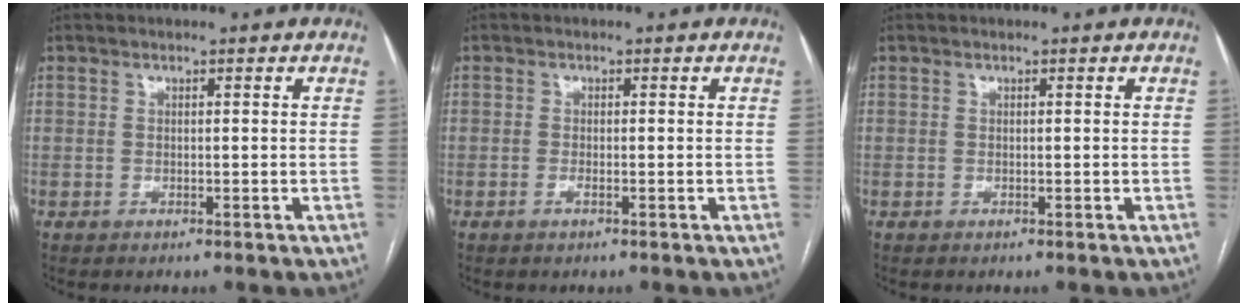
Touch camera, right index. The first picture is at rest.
{"total": 1.0, "force": [-0.5, 0.2, 0.9], "torque": [-0.019, -0.001, -0.008]}
{"total": 0.0}